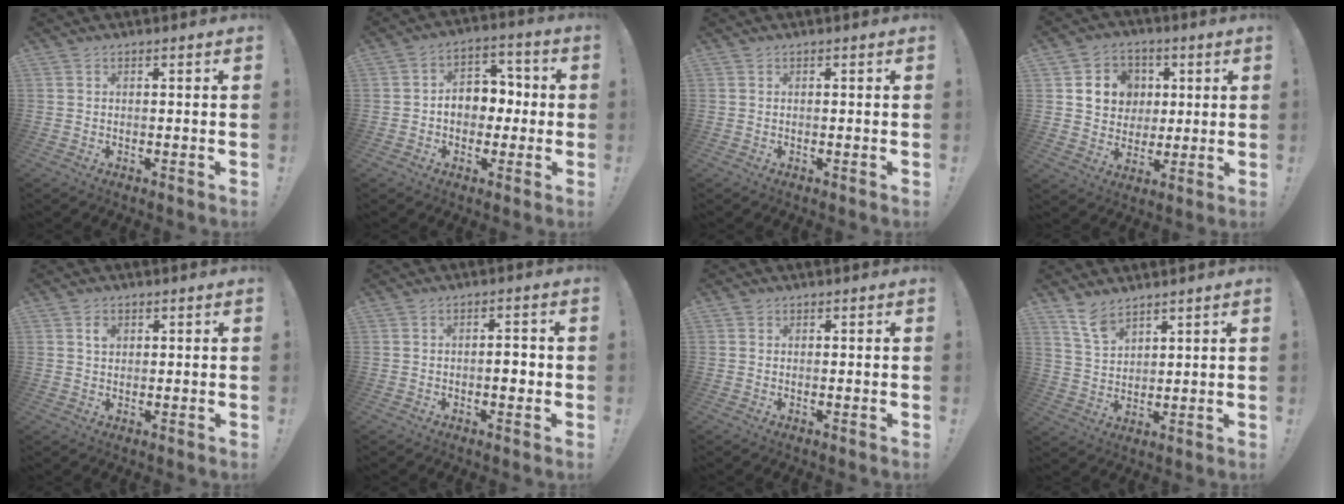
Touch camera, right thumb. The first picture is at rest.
{"total": 9.5, "force": [-0.5, 8.0, 5.2], "torque": [-0.071, 0.015, 0.000]}
{"total": 0.0}
{"total": 10.5, "force": [2.4, 9.7, 3.1], "torque": [-0.042, -0.008, 0.054]}
{"total": 2.2, "force": [0.8, 1.6, 1.2], "torque": [-0.007, -0.005, 0.011]}
{"total": 3.6, "force": [-1.0, 1.6, 3.1], "torque": [-0.039, 0.004, -0.021]}
{"total": 0.5, "force": [0.1, 0.5, -0.2], "torque": [0.006, 0.001, 0.002]}
{"total": 7.8, "force": [6.1, 3.5, 3.4], "torque": [-0.063, -0.036, 0.117]}